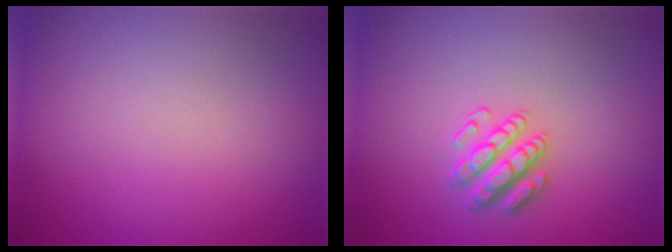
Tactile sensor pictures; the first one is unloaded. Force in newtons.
{"total": 2.6, "press": 2.6, "slide": 0.6}